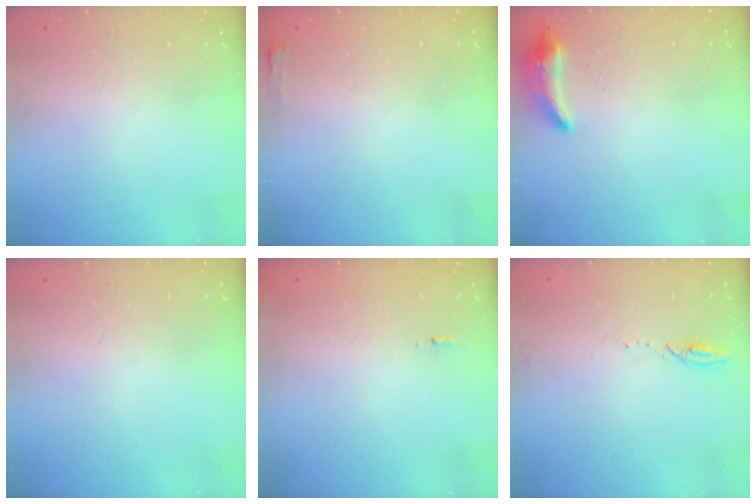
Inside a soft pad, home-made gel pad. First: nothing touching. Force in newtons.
{"total": 2.7, "press": 2.6, "slide": 0.8}
{"total": 8.3, "press": 8.1, "slide": 1.8}
{"total": 0.0}
{"total": 5.6, "press": 5.3, "slide": 1.8}
{"total": 3.3, "press": 3.3, "slide": 0.4}